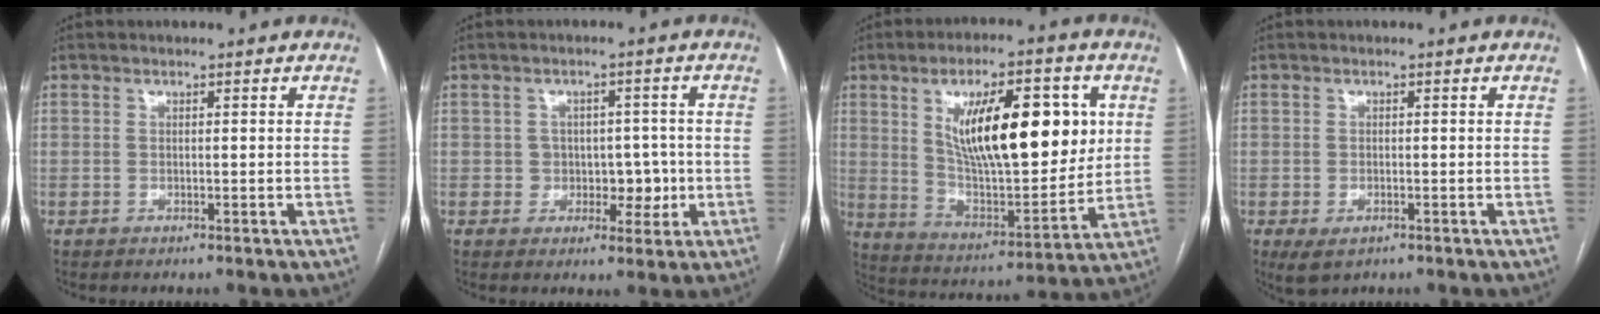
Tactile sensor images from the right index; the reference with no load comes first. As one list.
[{"total": 4.5, "force": [-0.4, 4.2, 1.6], "torque": [0.001, 0.018, -0.004]}, {"total": 20.1, "force": [5.6, 6.6, 18.2], "torque": [-0.298, 0.004, 0.098]}, {"total": 3.2, "force": [-1.4, 1.7, 2.2], "torque": [-0.044, -0.007, -0.013]}]